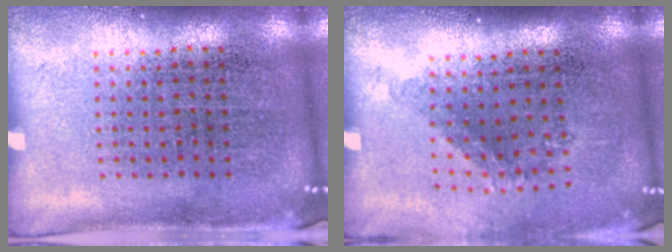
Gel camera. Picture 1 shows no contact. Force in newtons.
{"total": 1.3, "press": 0.8, "slide": 0.9}